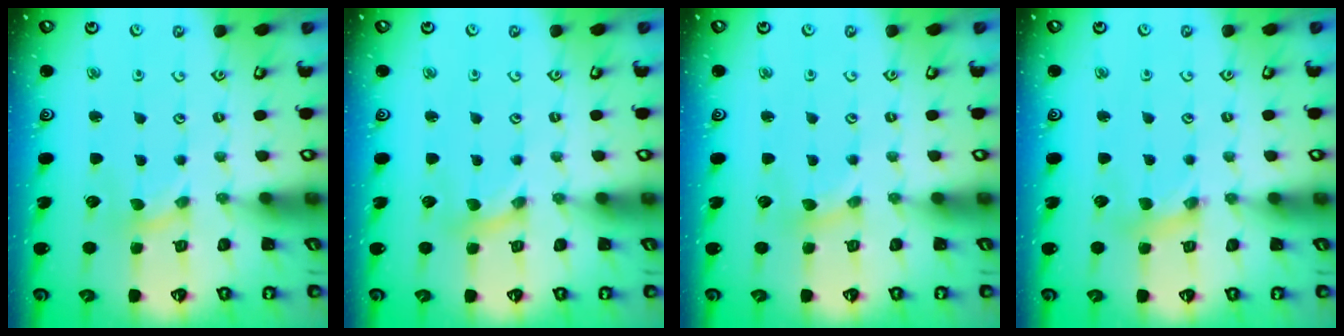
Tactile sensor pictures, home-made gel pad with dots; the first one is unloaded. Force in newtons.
{"total": 0.0}
{"total": 1.7, "press": 1.6, "slide": 0.2}
{"total": 2.9, "press": 2.9, "slide": 0.3}